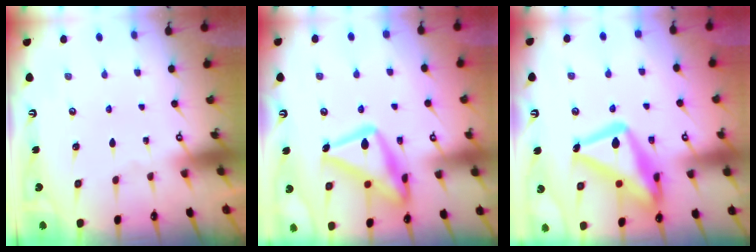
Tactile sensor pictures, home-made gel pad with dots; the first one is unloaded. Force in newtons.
{"total": 21.2, "press": 21.2, "slide": 1.4}
{"total": 21.7, "press": 21.6, "slide": 2.0}